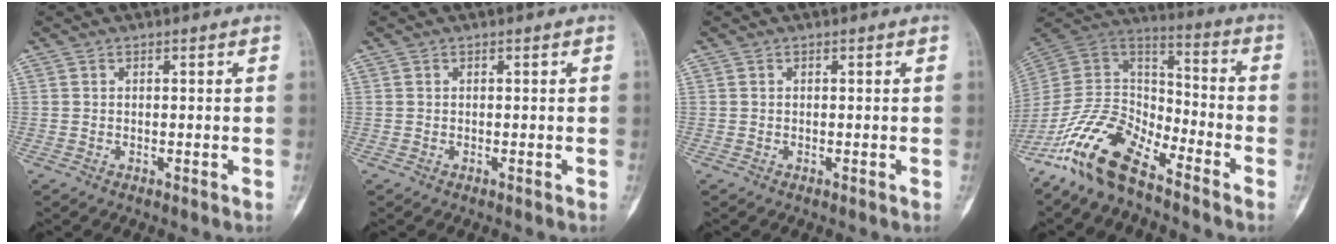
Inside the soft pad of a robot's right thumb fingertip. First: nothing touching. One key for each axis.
{"total": 0.0}
{"total": 0.0}
{"total": 14.6, "fx": -10.7, "fy": 5.1, "fz": 8.5, "tx": -0.158, "ty": 0.072, "tz": -0.213}